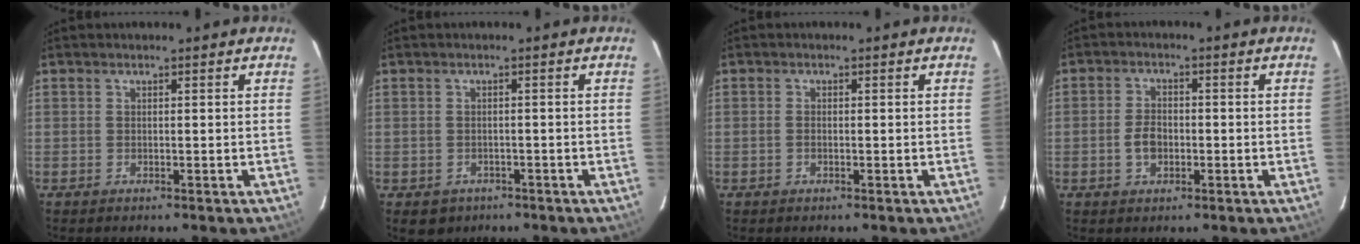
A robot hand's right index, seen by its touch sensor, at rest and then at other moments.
{"total": 3.8, "force": [-1.9, 3.1, 1.1], "torque": [-0.026, -0.001, -0.019]}
{"total": 1.0, "force": [-0.3, 0.6, 0.7], "torque": [-0.015, 0.002, -0.006]}
{"total": 5.8, "force": [-1.8, 3.5, 4.3], "torque": [-0.091, 0.008, -0.029]}